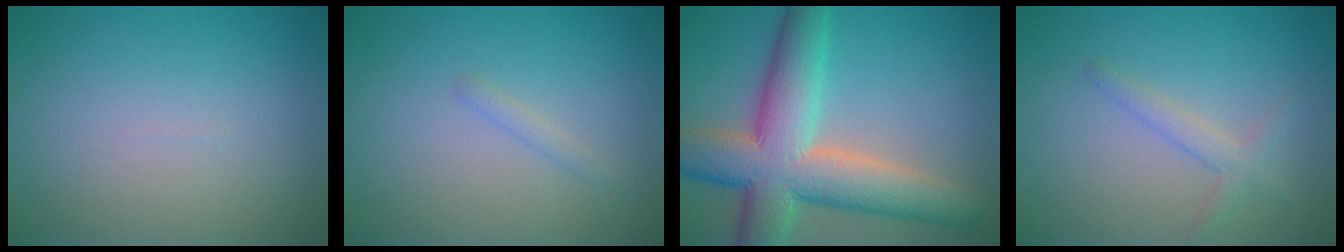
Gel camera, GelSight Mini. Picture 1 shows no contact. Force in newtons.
{"total": 0.9, "press": 0.9, "slide": 0.0}
{"total": 11.0, "press": 11.0, "slide": 0.5}
{"total": 1.9, "press": 1.9, "slide": 0.1}